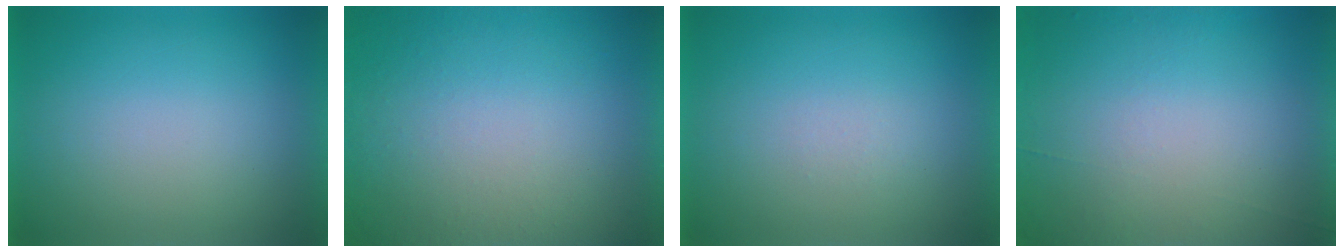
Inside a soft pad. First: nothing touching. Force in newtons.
{"total": 9.4}
{"total": 1.4}
{"total": 4.5}